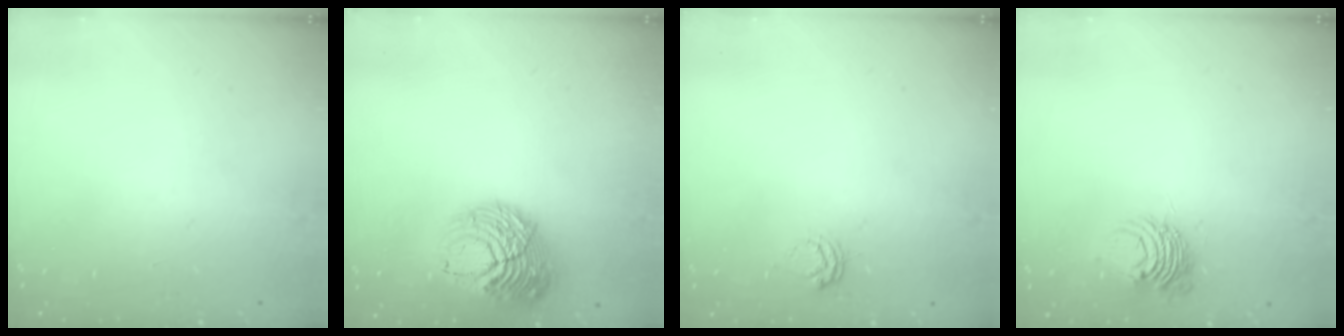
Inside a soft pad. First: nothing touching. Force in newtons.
{"total": 12.5, "press": 12.5, "slide": 1.5}
{"total": 3.6, "press": 3.6, "slide": 0.5}
{"total": 8.0, "press": 8.0, "slide": 1.0}